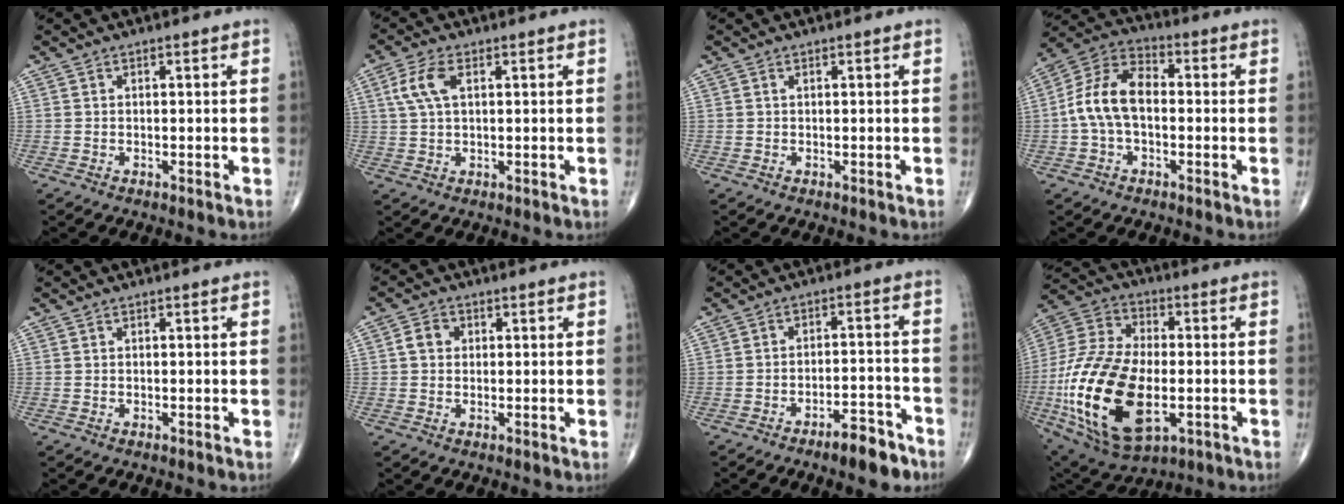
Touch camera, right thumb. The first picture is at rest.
{"total": 5.6, "force": [1.7, 2.7, 4.6], "torque": [-0.111, 0.010, 0.035]}
{"total": 0.0}
{"total": 11.3, "force": [-0.7, 6.9, 8.9], "torque": [-0.167, 0.037, -0.025]}
{"total": 0.0}
{"total": 3.1, "force": [0.5, 2.7, 1.6], "torque": [-0.021, 0.007, 0.004]}
{"total": 7.2, "force": [-5.3, 2.2, 4.3], "torque": [-0.054, 0.040, -0.079]}
{"total": 25.9, "force": [-5.5, 13.8, 21.3], "torque": [-0.439, -0.003, -0.084]}